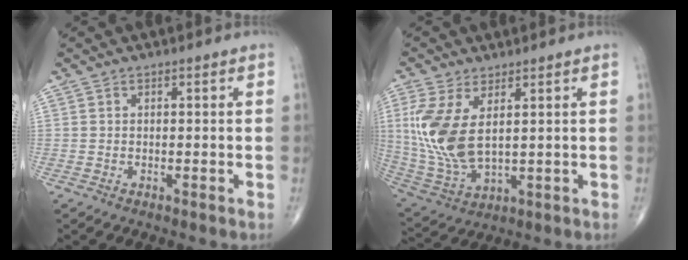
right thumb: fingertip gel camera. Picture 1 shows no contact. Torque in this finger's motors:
{"motor_torque": [-0.75, 1.36, 1.27, 0.34, 0.19]}